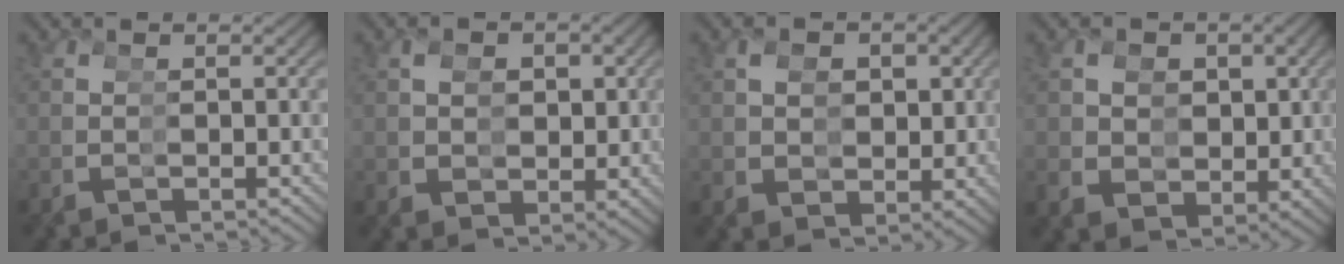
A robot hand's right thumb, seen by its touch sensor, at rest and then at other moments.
{"total": 4.4, "force": [1.2, 3.7, 2.0], "torque": [-0.020, -0.001, 0.029]}
{"total": 5.1, "force": [1.5, 4.3, 2.4], "torque": [-0.026, -0.001, 0.033]}
{"total": 6.5, "force": [1.5, 5.6, 2.9], "torque": [-0.039, -0.007, 0.036]}